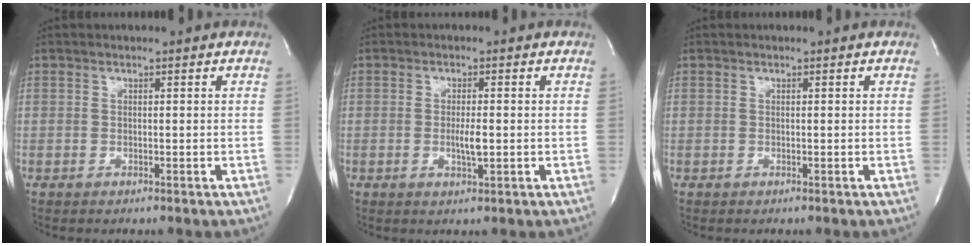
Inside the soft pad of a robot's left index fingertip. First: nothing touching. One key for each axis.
{"total": 2.7, "fx": -0.5, "fy": 0.4, "fz": 2.6, "tx": -0.053, "ty": -0.005, "tz": -0.008}
{"total": 0.0}